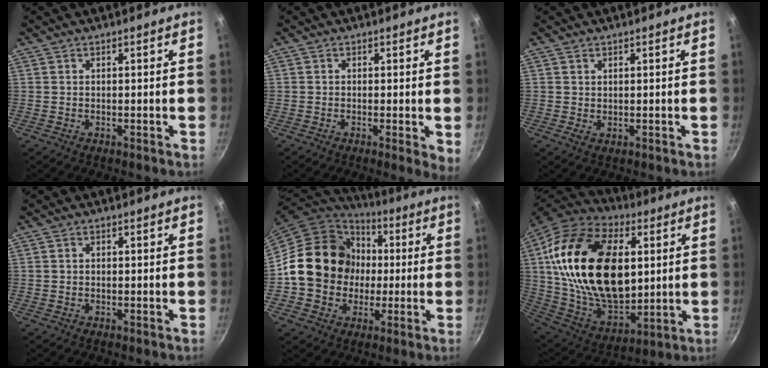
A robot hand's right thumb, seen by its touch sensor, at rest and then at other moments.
{"total": 3.2, "force": [-0.2, 0.8, 3.1], "torque": [-0.038, -0.009, -0.007]}
{"total": 1.1, "force": [0.6, 0.7, 0.5], "torque": [-0.005, -0.008, 0.008]}
{"total": 0.7, "force": [-0.1, 0.6, 0.3], "torque": [-0.006, 0.004, -0.002]}
{"total": 17.8, "force": [0.4, 15.7, 8.5], "torque": [-0.113, 0.027, 0.005]}
{"total": 32.5, "force": [6.3, 19.3, 25.3], "torque": [-0.445, -0.017, 0.108]}